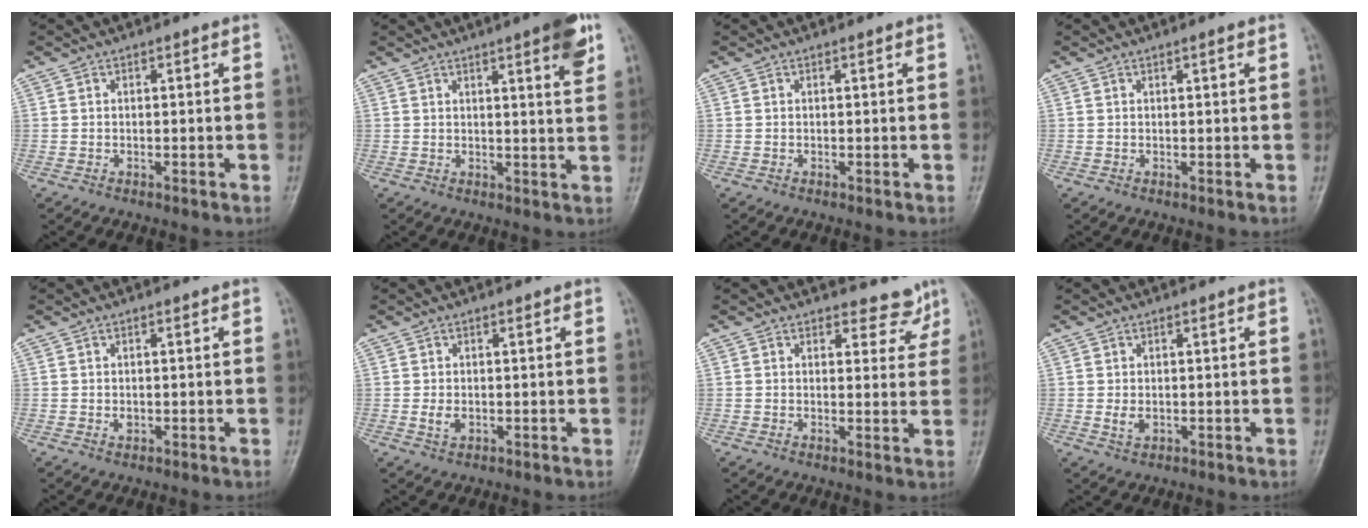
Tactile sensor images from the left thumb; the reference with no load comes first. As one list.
[{"total": 7.4, "force": [4.2, 1.1, 6.0], "torque": [-0.073, -0.018, 0.052]}, {"total": 0.0}, {"total": 0.9, "force": [0.5, 0.1, 0.7], "torque": [-0.010, 0.000, 0.007]}, {"total": 1.1, "force": [0.3, 0.7, 0.7], "torque": [-0.009, -0.003, 0.009]}, {"total": 2.1, "force": [0.2, 1.3, 1.7], "torque": [-0.030, -0.005, 0.008]}, {"total": 5.0, "force": [4.4, 2.4, 0.3], "torque": [0.025, -0.034, 0.045]}, {"total": 2.1, "force": [0.5, 1.2, 1.7], "torque": [-0.027, -0.006, 0.013]}]